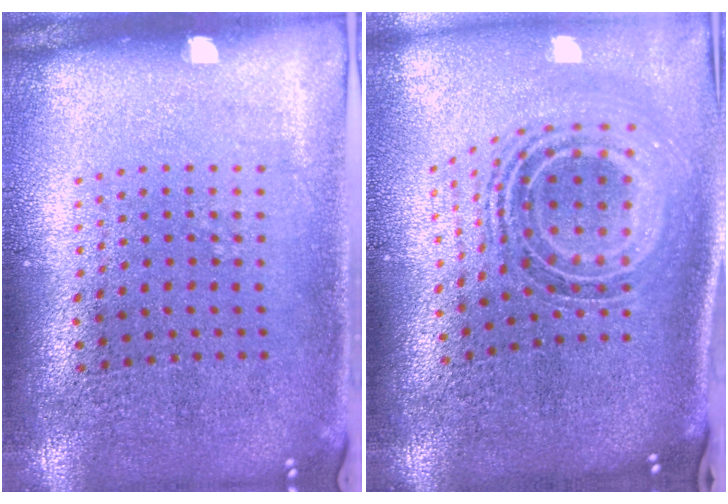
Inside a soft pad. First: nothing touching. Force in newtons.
{"total": 1.5, "press": 1.2, "slide": 0.9}